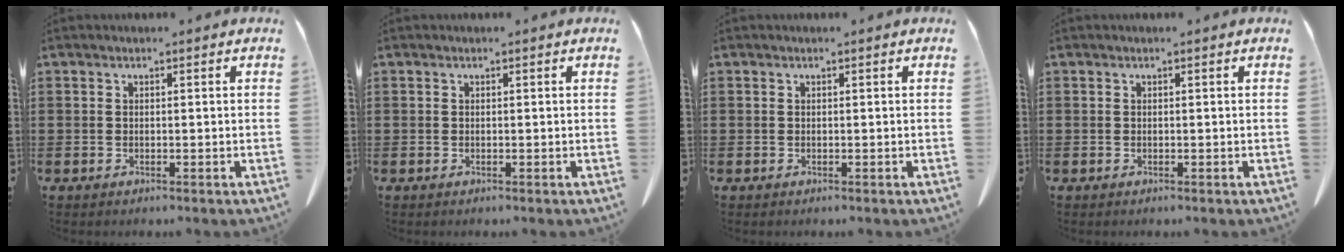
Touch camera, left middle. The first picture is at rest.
{"total": 0.0}
{"total": 0.0}
{"total": 0.0}